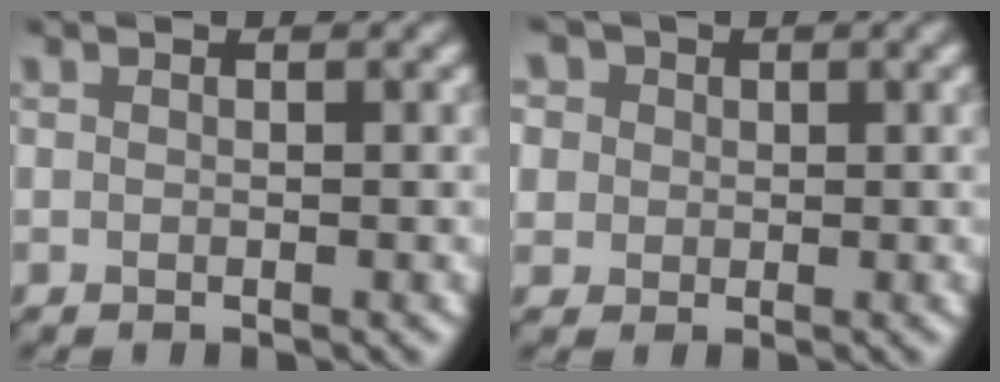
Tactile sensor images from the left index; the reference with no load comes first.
{"total": 6.7, "force": [3.1, 5.2, 2.8], "torque": [-0.062, 0.024, 0.030]}